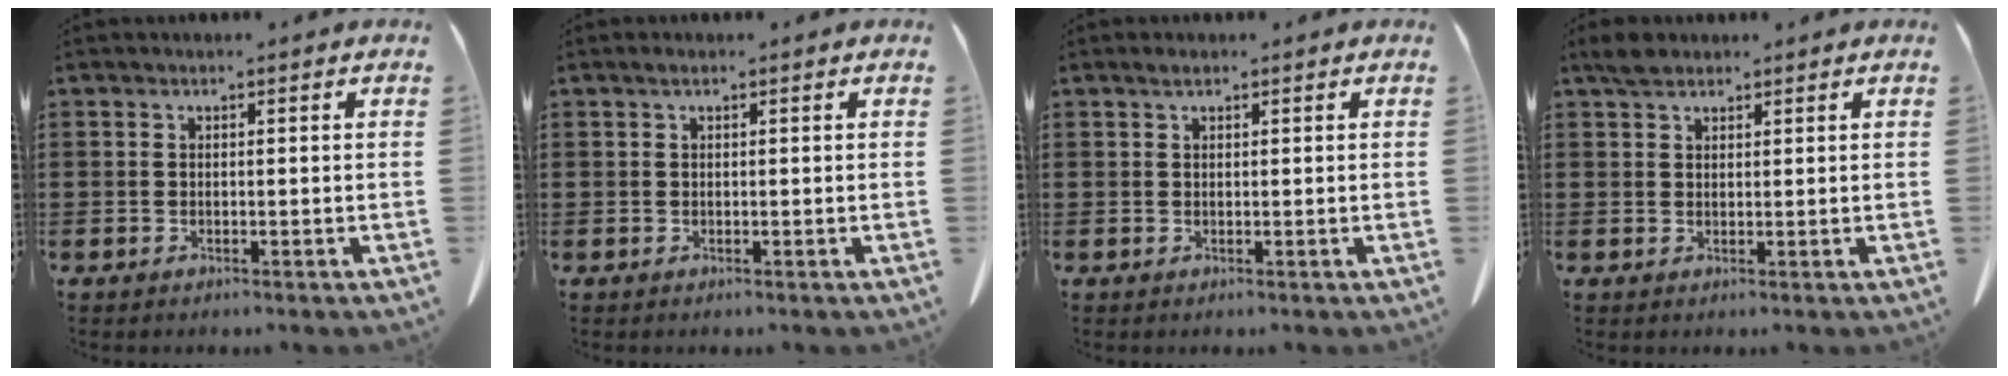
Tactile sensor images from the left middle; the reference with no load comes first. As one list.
[{"total": 0.6, "force": [0.3, 0.1, 0.5], "torque": [-0.010, 0.000, 0.007]}, {"total": 0.9, "force": [0.6, 0.3, 0.7], "torque": [-0.015, 0.000, 0.012]}, {"total": 2.5, "force": [2.1, 1.1, 0.9], "torque": [-0.024, 0.004, 0.041]}]